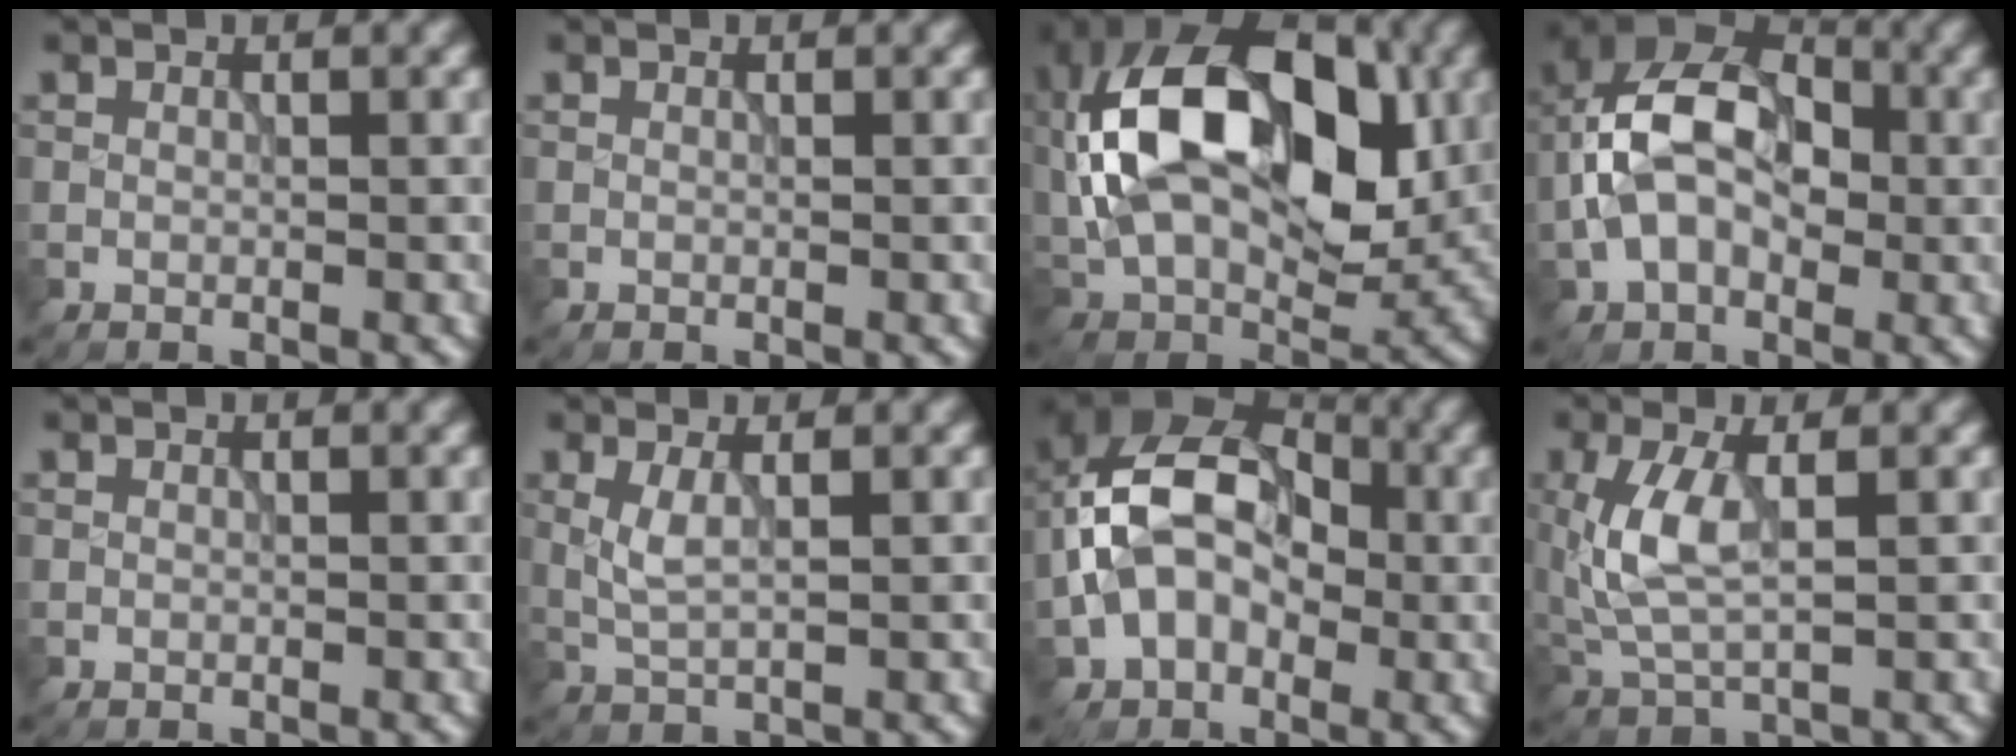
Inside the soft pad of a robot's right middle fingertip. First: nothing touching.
{"total": 0.0}
{"total": 17.0, "force": [2.1, 10.7, 13.1], "torque": [-0.240, 0.015, 0.027]}
{"total": 10.0, "force": [-0.3, 6.5, 7.7], "torque": [-0.144, 0.028, -0.022]}
{"total": 0.0}
{"total": 2.2, "force": [0.6, 0.5, 2.0], "torque": [-0.048, 0.000, 0.015]}
{"total": 11.3, "force": [-0.5, 7.7, 8.2], "torque": [-0.130, 0.029, -0.030]}
{"total": 5.4, "force": [0.7, 2.3, 4.8], "torque": [-0.123, 0.002, 0.014]}